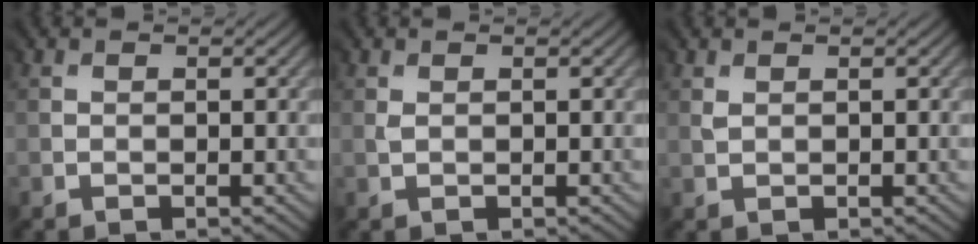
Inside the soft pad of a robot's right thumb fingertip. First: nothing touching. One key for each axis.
{"total": 0.6, "fx": 0.5, "fy": 0.3, "fz": 0.1, "tx": -0.009, "ty": 0.000, "tz": 0.010}
{"total": 0.9, "fx": 0.8, "fy": 0.3, "fz": 0.0, "tx": -0.006, "ty": 0.001, "tz": 0.016}